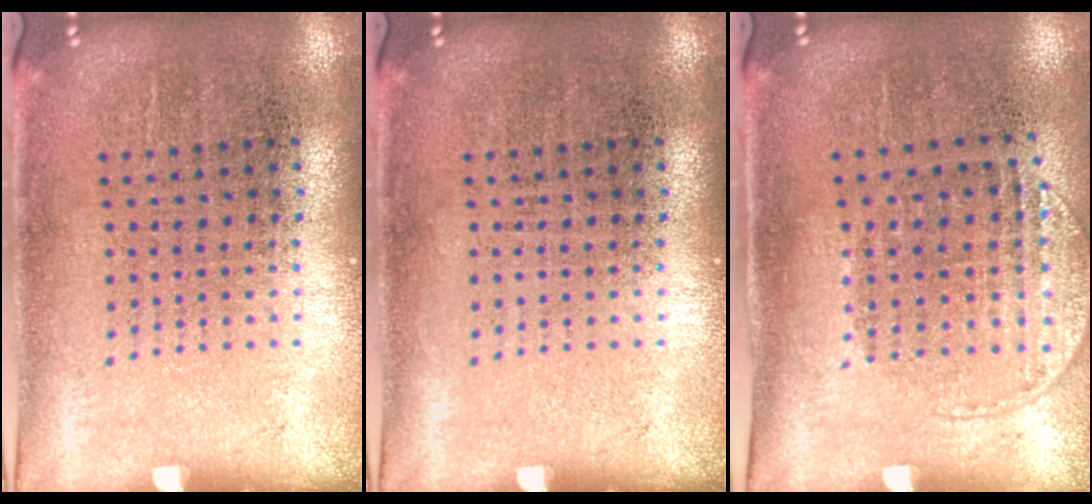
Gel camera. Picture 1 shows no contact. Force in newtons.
{"total": 0.0}
{"total": 1.3, "press": 1.1, "slide": 0.7}